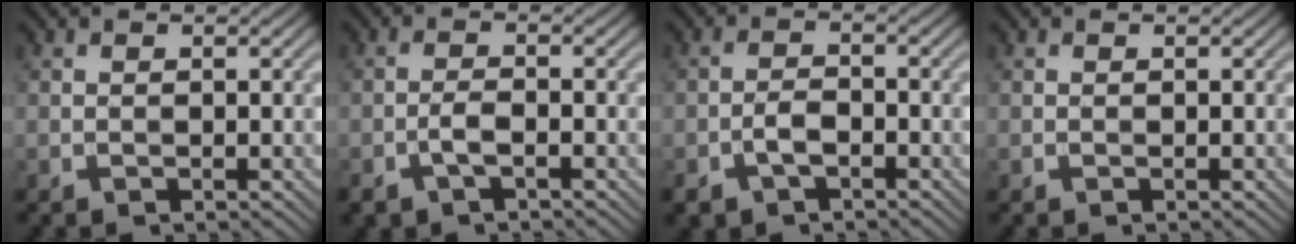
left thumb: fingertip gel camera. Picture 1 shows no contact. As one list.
[{"total": 2.8, "force": [-1.5, 1.1, 2.1], "torque": [-0.048, 0.001, -0.036]}, {"total": 3.5, "force": [-1.9, 1.8, 2.3], "torque": [-0.045, 0.002, -0.040]}, {"total": 0.0}]